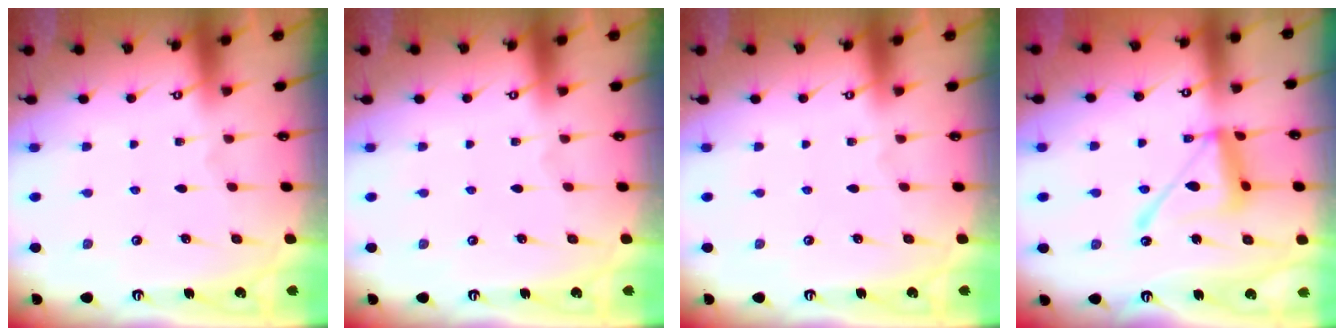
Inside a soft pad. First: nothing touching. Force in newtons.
{"total": 0.0}
{"total": 0.0}
{"total": 14.3, "press": 14.2, "slide": 1.3}